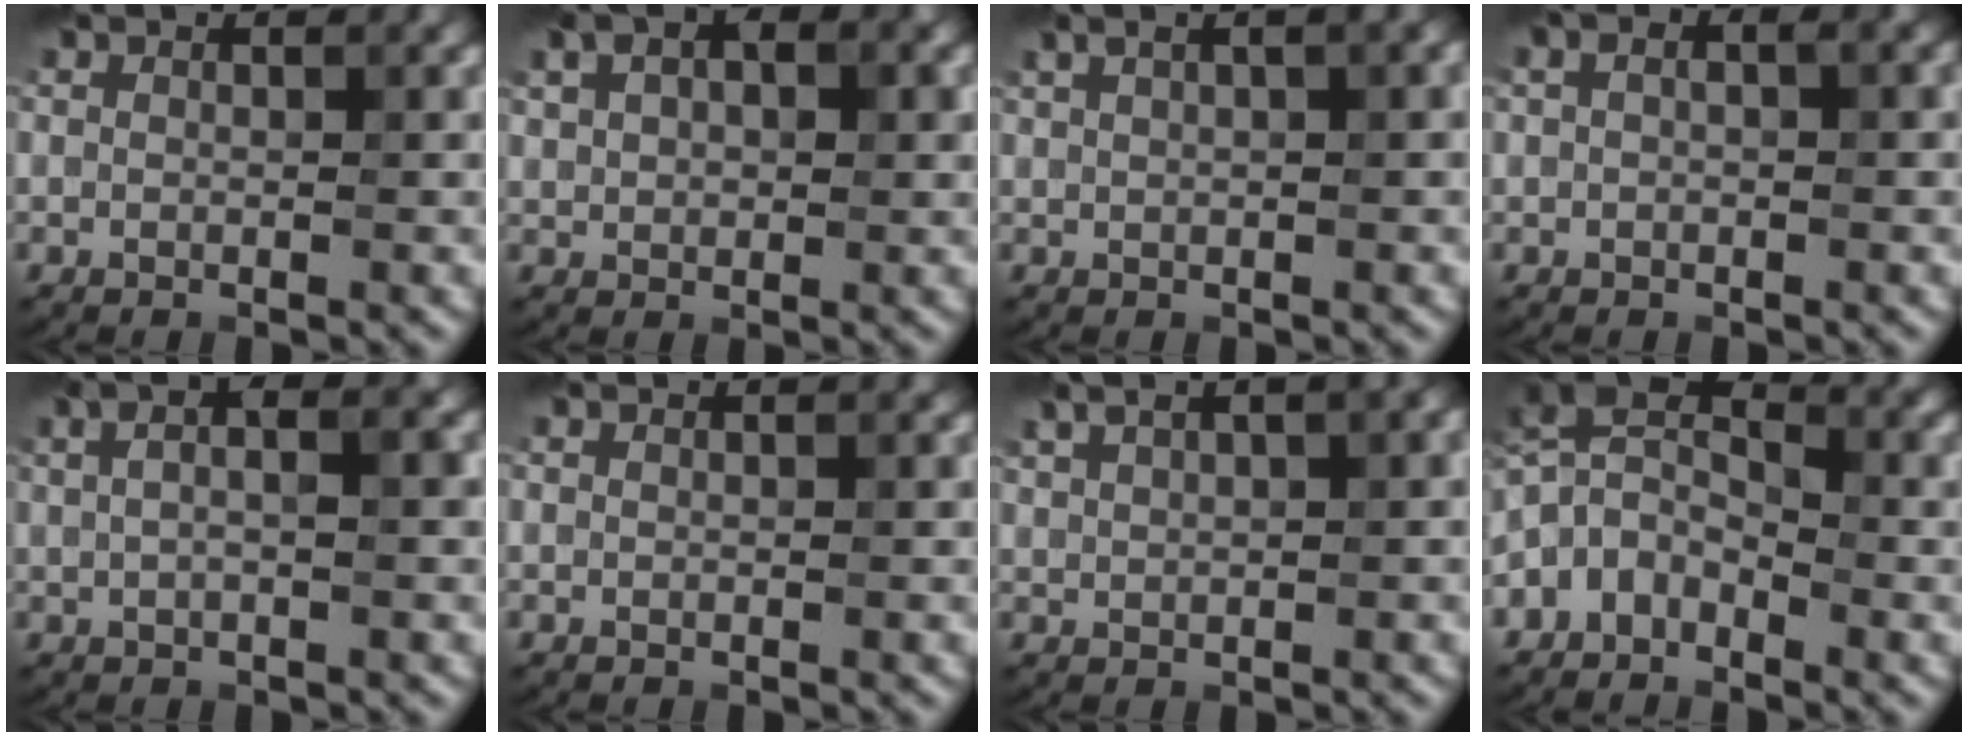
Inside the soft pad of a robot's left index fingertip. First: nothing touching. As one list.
[{"total": 6.0, "force": [2.4, 3.5, 4.2], "torque": [-0.072, 0.018, 0.030]}, {"total": 4.3, "force": [2.4, 1.4, 3.3], "torque": [-0.051, 0.018, 0.035]}, {"total": 3.7, "force": [1.4, 2.1, 2.7], "torque": [-0.044, 0.012, 0.011]}, {"total": 5.3, "force": [1.7, 2.3, 4.5], "torque": [-0.060, 0.016, 0.011]}, {"total": 0.0}, {"total": 5.4, "force": [3.3, 1.6, 3.9], "torque": [-0.076, 0.022, 0.060]}, {"total": 4.7, "force": [-1.6, 3.2, 3.1], "torque": [-0.053, 0.014, -0.043]}]